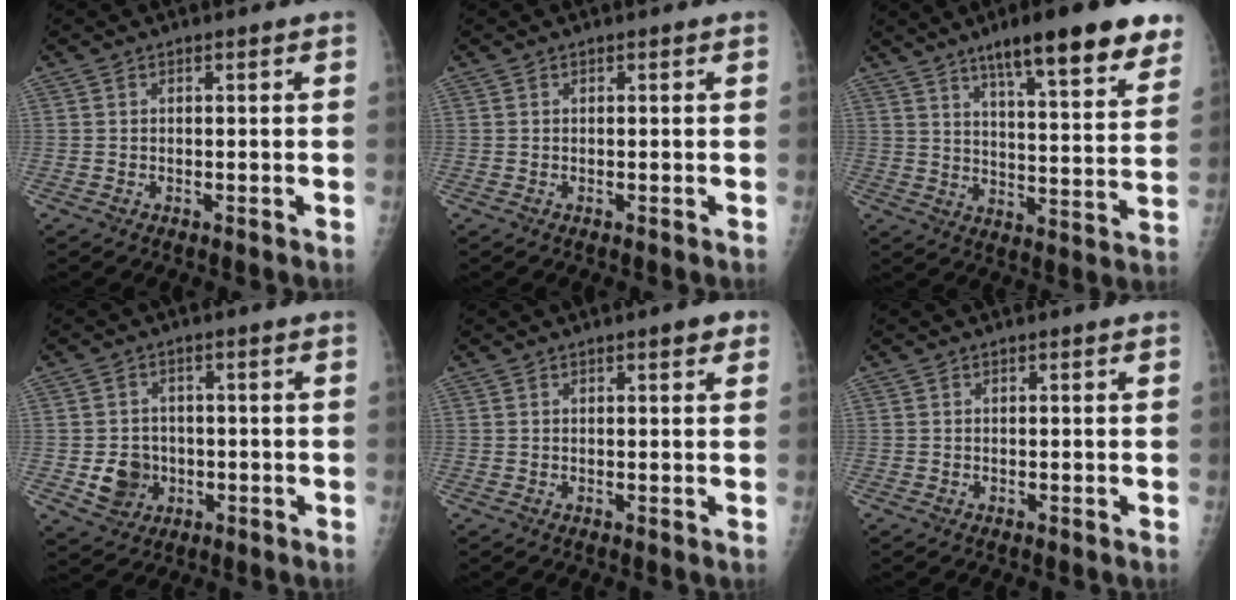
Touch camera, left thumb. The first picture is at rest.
{"total": 0.0}
{"total": 18.7, "force": [12.3, 3.7, 13.6], "torque": [-0.162, -0.050, 0.180]}
{"total": 5.9, "force": [-1.4, 5.3, 2.2], "torque": [-0.012, 0.008, -0.017]}
{"total": 2.0, "force": [1.0, 0.6, 1.5], "torque": [-0.011, 0.000, 0.011]}
{"total": 0.0}